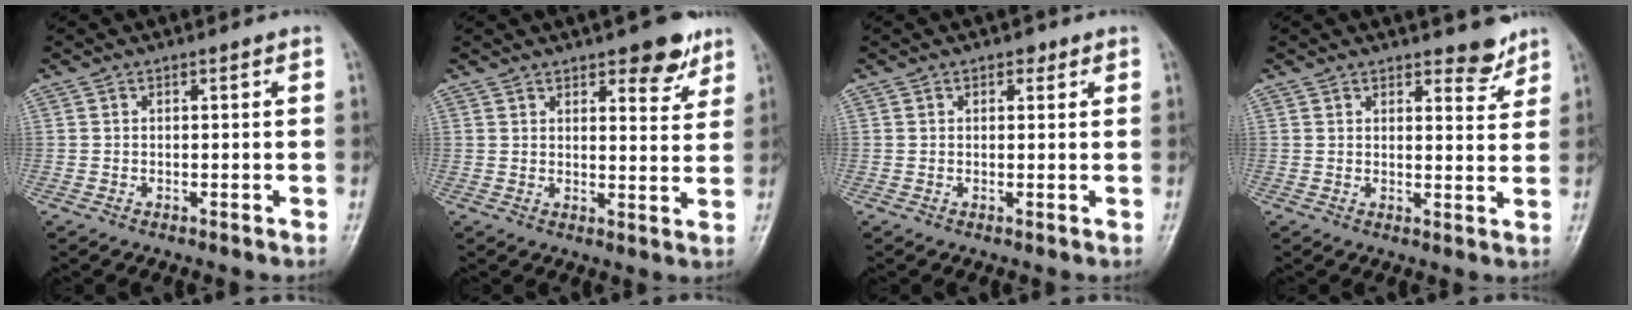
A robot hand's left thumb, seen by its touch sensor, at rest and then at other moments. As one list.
[{"total": 7.1, "force": [4.8, 2.8, 4.5], "torque": [-0.034, -0.027, 0.060]}, {"total": 1.7, "force": [0.9, 1.1, 0.9], "torque": [-0.001, -0.001, 0.008]}, {"total": 4.2, "force": [3.5, 1.6, 1.7], "torque": [0.000, -0.026, 0.047]}]